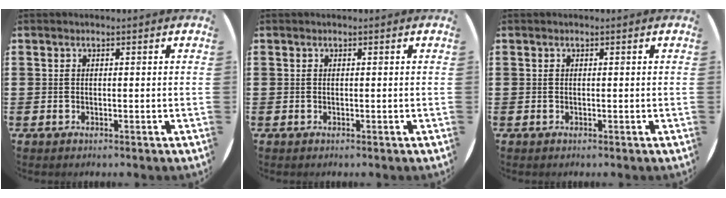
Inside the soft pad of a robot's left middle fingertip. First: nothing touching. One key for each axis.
{"total": 0.0}
{"total": 0.0}